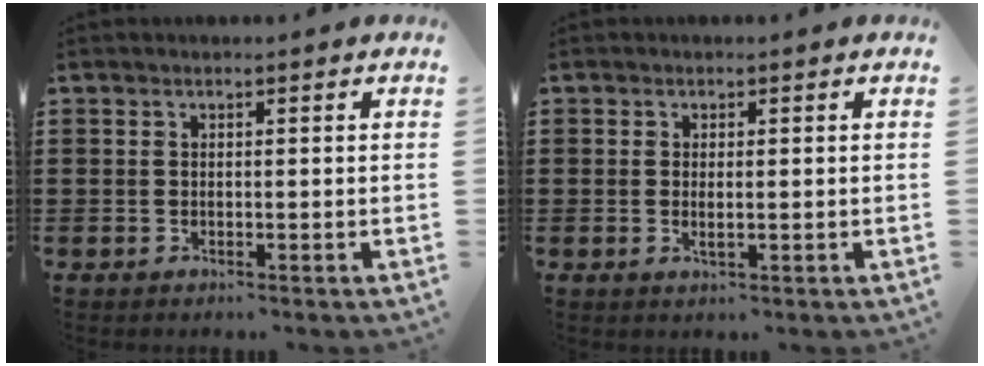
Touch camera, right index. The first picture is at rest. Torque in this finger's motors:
{"motor_torque": [0.65, 1.49, 0.00, 0.00]}